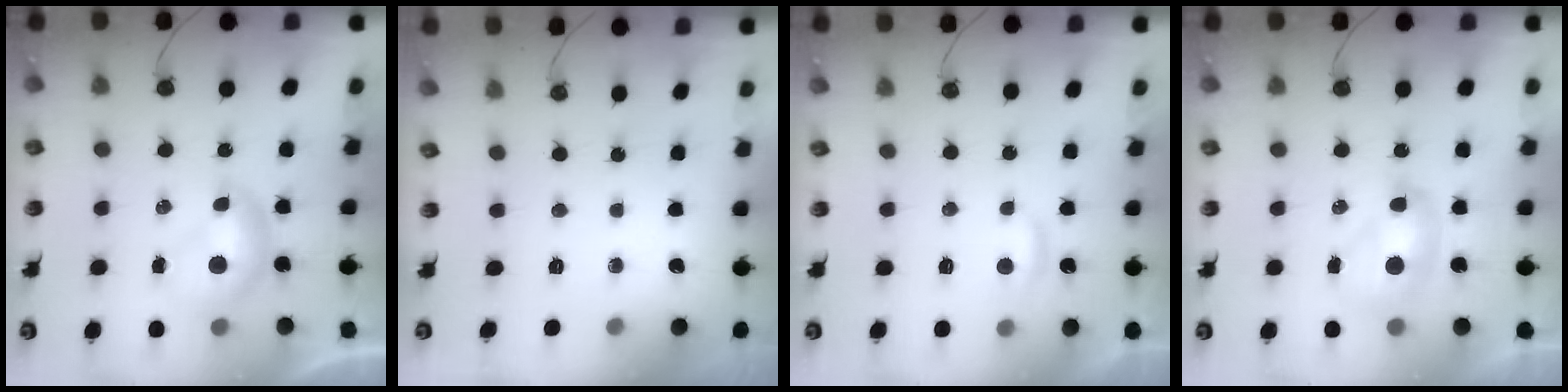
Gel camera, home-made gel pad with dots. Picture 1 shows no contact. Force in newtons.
{"total": 0.0}
{"total": 1.8, "press": 1.8, "slide": 0.4}
{"total": 2.1, "press": 2.1, "slide": 0.3}